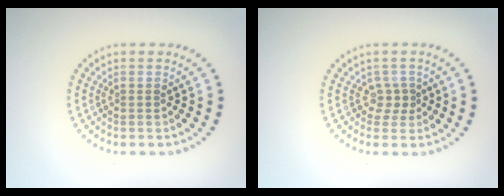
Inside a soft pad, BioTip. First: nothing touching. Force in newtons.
{"total": 1.5, "press": 0.9, "slide": 1.2}